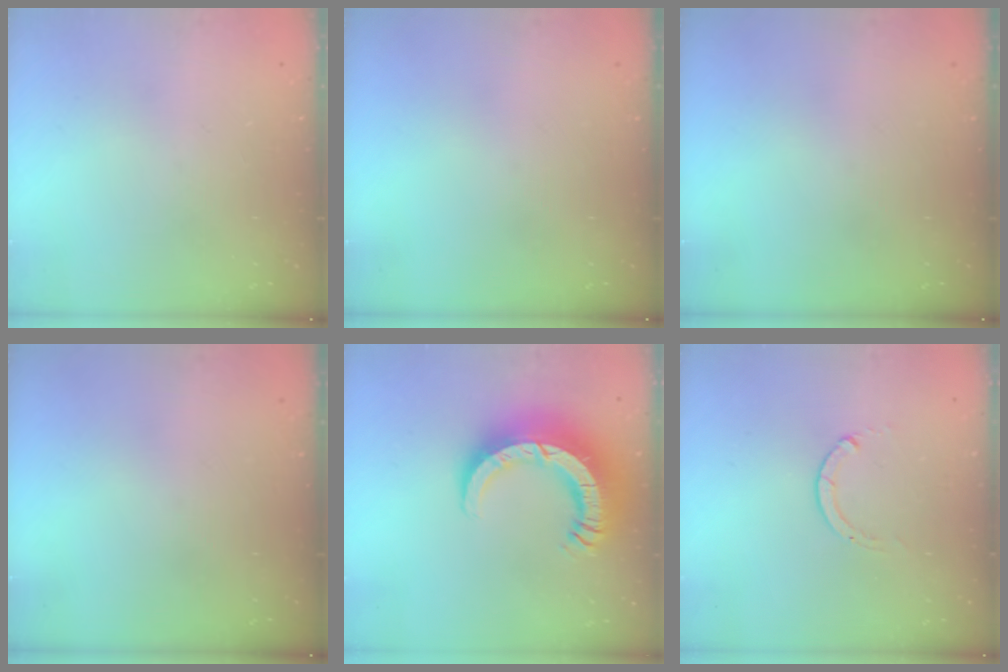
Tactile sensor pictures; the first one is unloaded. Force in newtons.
{"total": 0.0}
{"total": 0.0}
{"total": 0.0}
{"total": 15.0, "press": 14.9, "slide": 1.6}
{"total": 0.0}